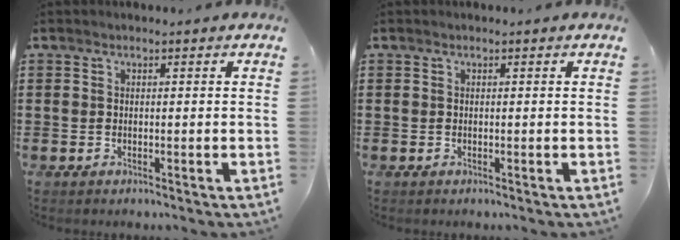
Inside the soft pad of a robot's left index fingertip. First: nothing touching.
{"total": 0.0}